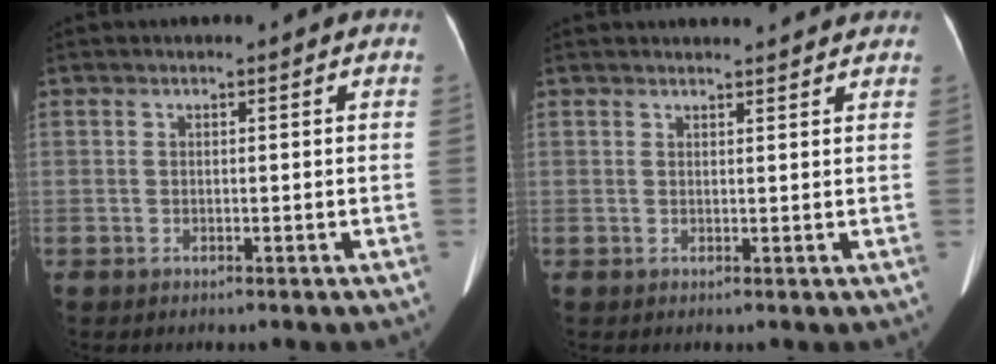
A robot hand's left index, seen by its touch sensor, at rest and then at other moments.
{"total": 5.7, "force": [5.5, 0.7, 1.3], "torque": [-0.014, 0.020, 0.057]}